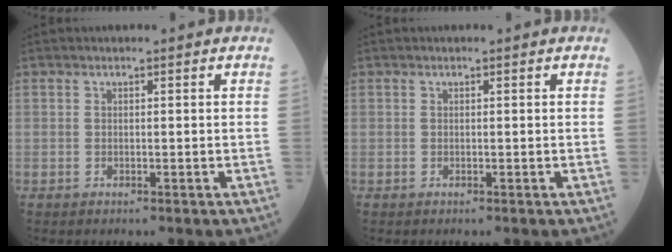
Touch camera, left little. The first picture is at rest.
{"total": 0.0}